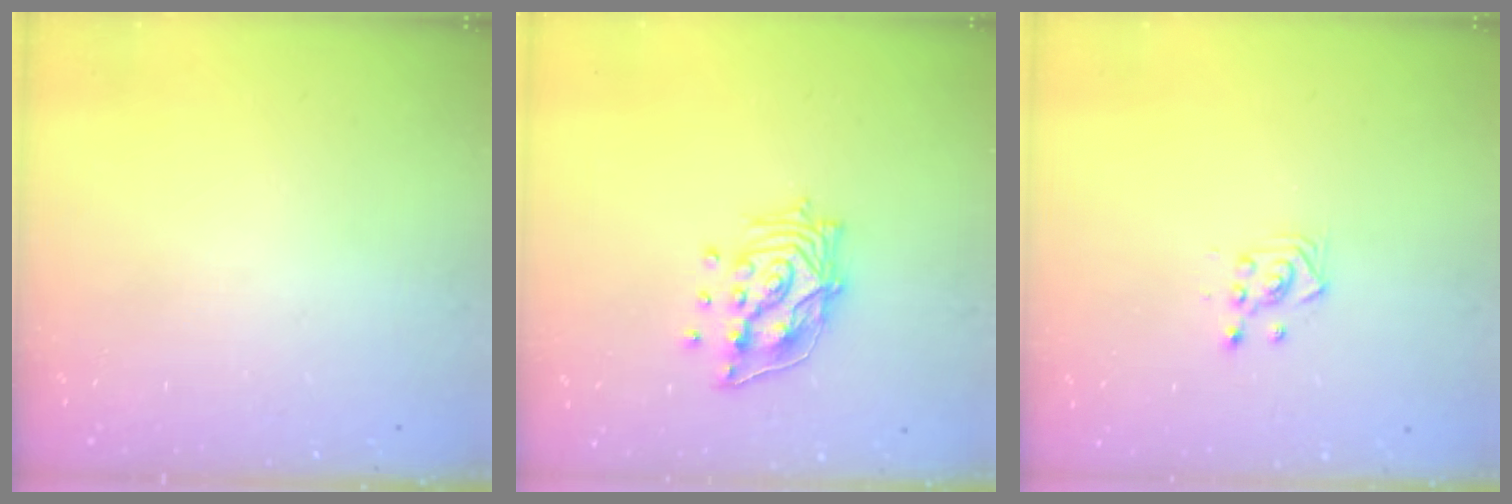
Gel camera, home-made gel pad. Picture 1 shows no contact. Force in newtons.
{"total": 13.2, "press": 13.2, "slide": 1.3}
{"total": 3.0, "press": 3.0, "slide": 0.5}